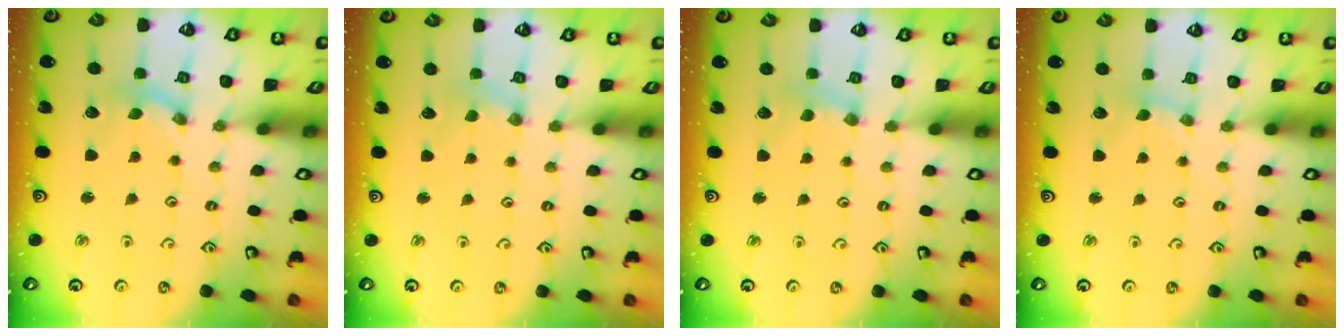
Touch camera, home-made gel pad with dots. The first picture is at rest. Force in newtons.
{"total": 2.1, "press": 2.1, "slide": 0.4}
{"total": 2.8, "press": 2.8, "slide": 0.4}
{"total": 1.0, "press": 1.0, "slide": 0.2}